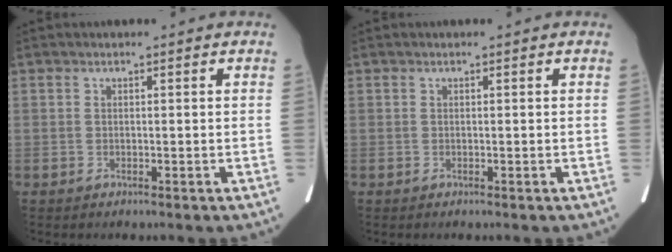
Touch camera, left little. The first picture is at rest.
{"total": 0.0}